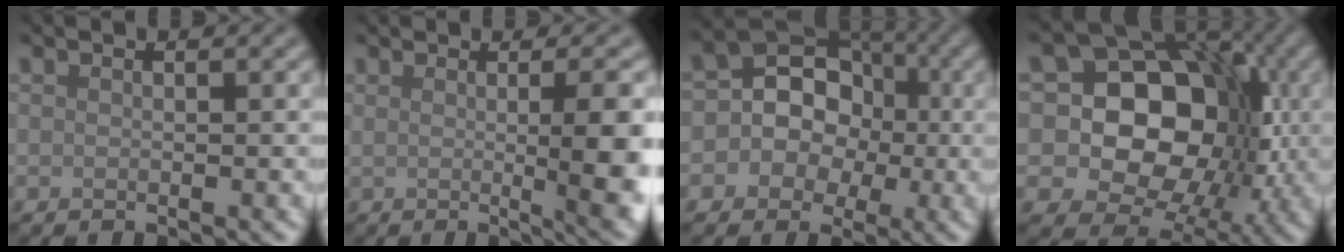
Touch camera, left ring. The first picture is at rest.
{"total": 6.9, "force": [-0.1, 1.7, 6.7], "torque": [-0.076, -0.006, 0.005]}
{"total": 10.0, "force": [-0.2, 9.0, 4.4], "torque": [-0.060, 0.049, -0.043]}
{"total": 13.9, "force": [0.5, 11.2, 8.2], "torque": [-0.102, 0.032, -0.023]}